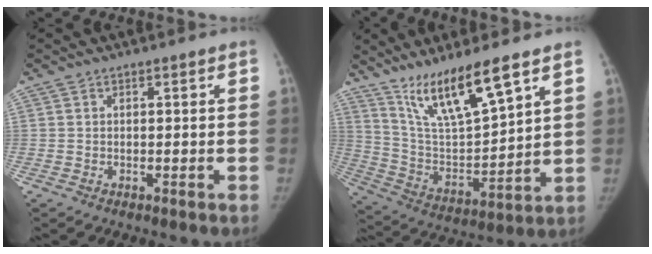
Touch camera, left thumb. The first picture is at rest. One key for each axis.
{"total": 15.4, "fx": 10.8, "fy": 2.7, "fz": 10.7, "tx": -0.184, "ty": -0.060, "tz": 0.218}